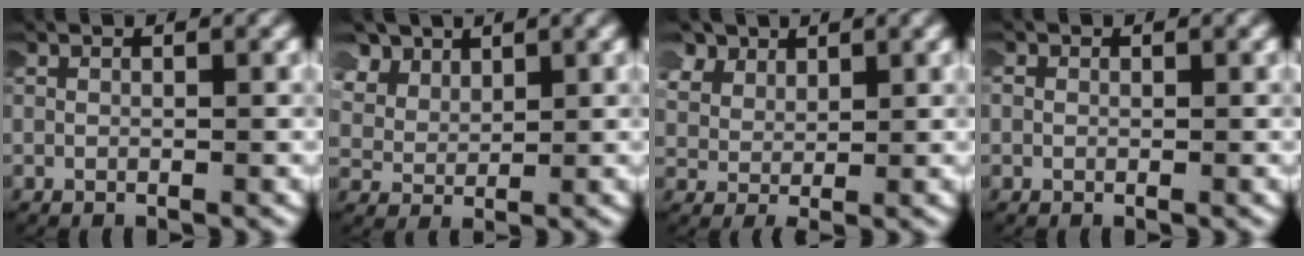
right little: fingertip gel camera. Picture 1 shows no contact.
{"total": 5.7, "force": [3.5, 3.4, 2.9], "torque": [-0.067, 0.006, 0.060]}
{"total": 4.3, "force": [3.0, 2.3, 2.2], "torque": [-0.056, -0.001, 0.053]}
{"total": 1.0, "force": [0.1, 0.9, 0.2], "torque": [-0.007, 0.002, -0.002]}